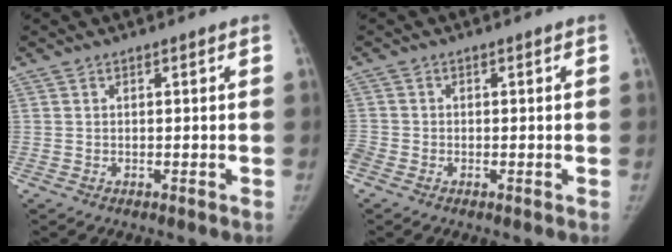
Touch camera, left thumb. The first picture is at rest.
{"total": 3.5, "force": [-1.6, 2.7, 1.7], "torque": [-0.052, 0.001, -0.034]}